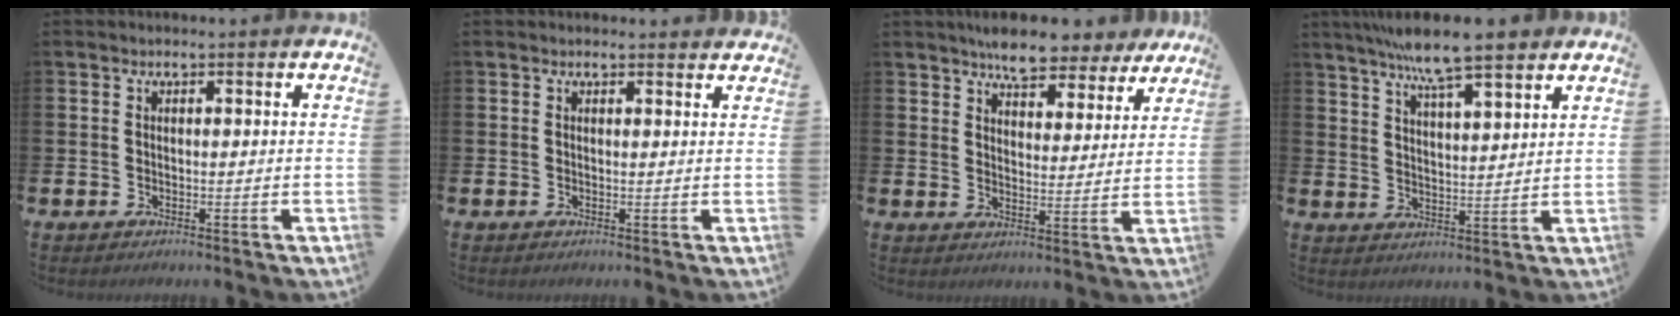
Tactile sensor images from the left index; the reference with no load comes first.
{"total": 0.7, "force": [0.7, 0.1, 0.1], "torque": [0.005, -0.001, 0.011]}
{"total": 6.9, "force": [6.4, 2.1, 1.5], "torque": [-0.037, -0.035, 0.115]}
{"total": 8.8, "force": [7.9, 0.9, 3.8], "torque": [-0.087, -0.027, 0.141]}